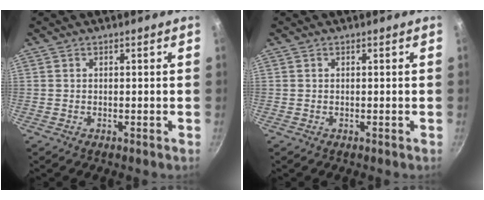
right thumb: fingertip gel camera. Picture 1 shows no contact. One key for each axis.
{"total": 0.0}